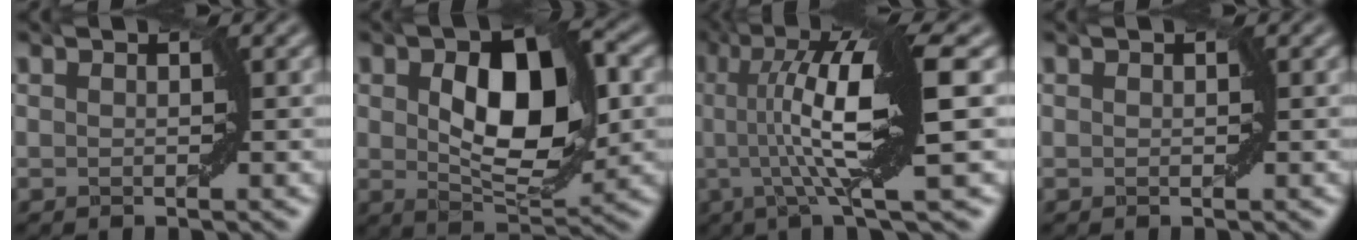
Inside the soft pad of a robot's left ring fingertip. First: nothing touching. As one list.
[{"total": 8.9, "force": [1.0, 4.7, 7.5], "torque": [-0.127, 0.001, 0.020]}, {"total": 10.7, "force": [0.8, 1.9, 10.5], "torque": [-0.160, 0.006, 0.013]}, {"total": 0.0}]